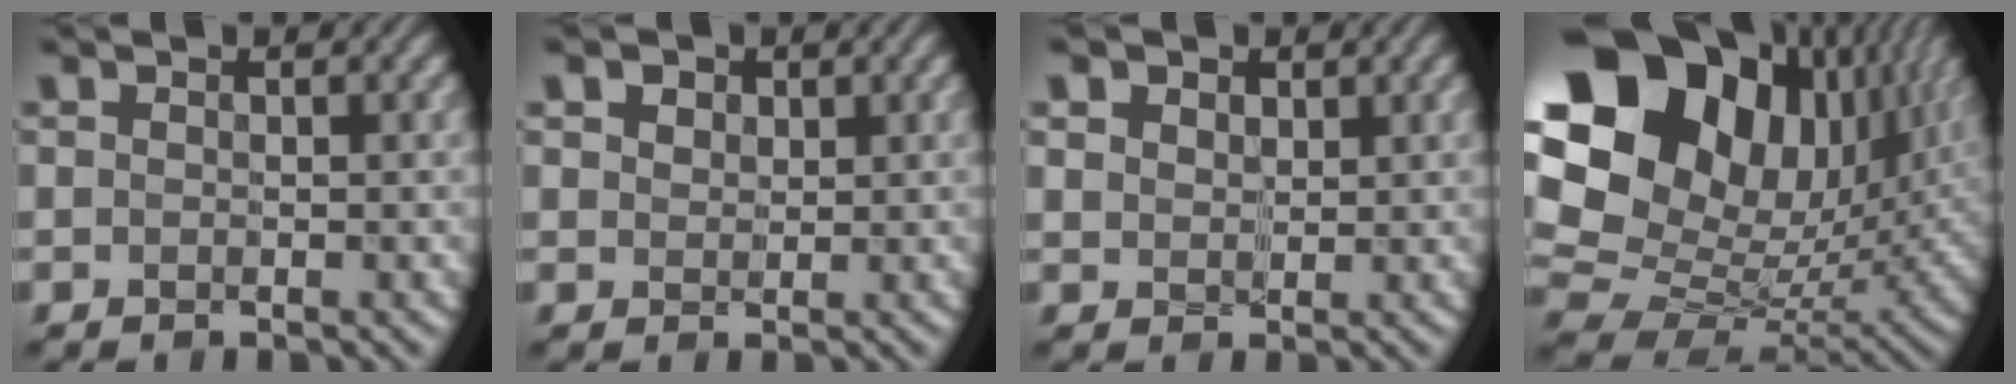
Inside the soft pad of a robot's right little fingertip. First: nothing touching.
{"total": 2.2, "force": [1.1, 1.6, 1.0], "torque": [-0.029, 0.006, 0.017]}
{"total": 2.4, "force": [1.4, 1.7, 0.9], "torque": [-0.033, -0.001, 0.025]}
{"total": 21.4, "force": [7.4, 15.1, 13.3], "torque": [-0.294, 0.045, 0.137]}